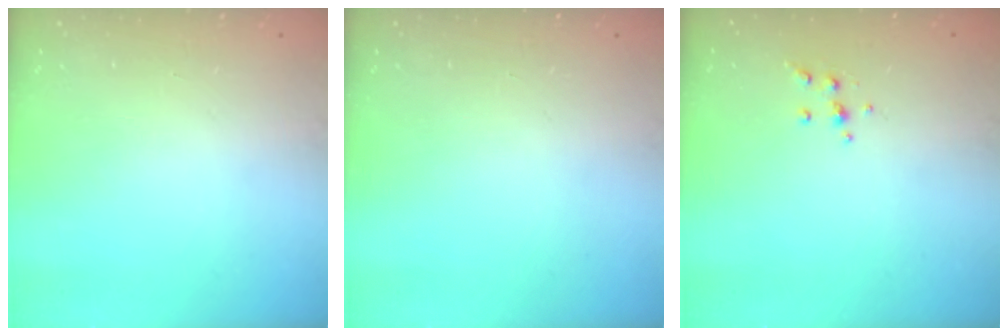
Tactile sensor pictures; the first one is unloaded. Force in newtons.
{"total": 0.0}
{"total": 4.1, "press": 4.0, "slide": 1.0}